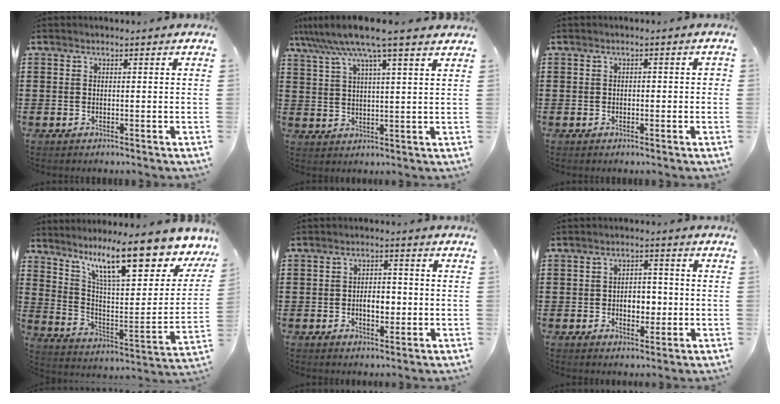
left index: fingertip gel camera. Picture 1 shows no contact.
{"total": 8.3, "force": [6.5, 0.2, 5.1], "torque": [-0.120, -0.022, 0.113]}
{"total": 0.9, "force": [-0.5, 0.6, 0.5], "torque": [-0.011, 0.001, -0.011]}
{"total": 14.6, "force": [10.1, 3.4, 10.1], "torque": [-0.185, -0.061, 0.166]}
{"total": 3.8, "force": [-0.7, 2.1, 3.1], "torque": [-0.045, -0.001, -0.020]}
{"total": 4.1, "force": [-0.8, 2.7, 2.9], "torque": [-0.047, 0.003, -0.023]}